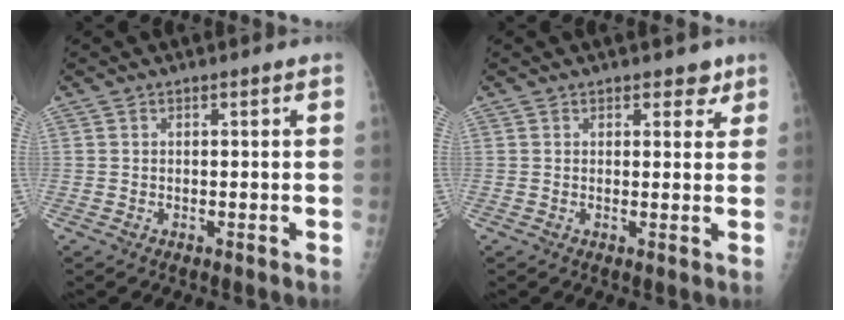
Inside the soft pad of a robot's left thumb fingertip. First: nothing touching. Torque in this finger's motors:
{"motor_torque": [0.01, 0.01, -0.24, -0.21, -0.01]}